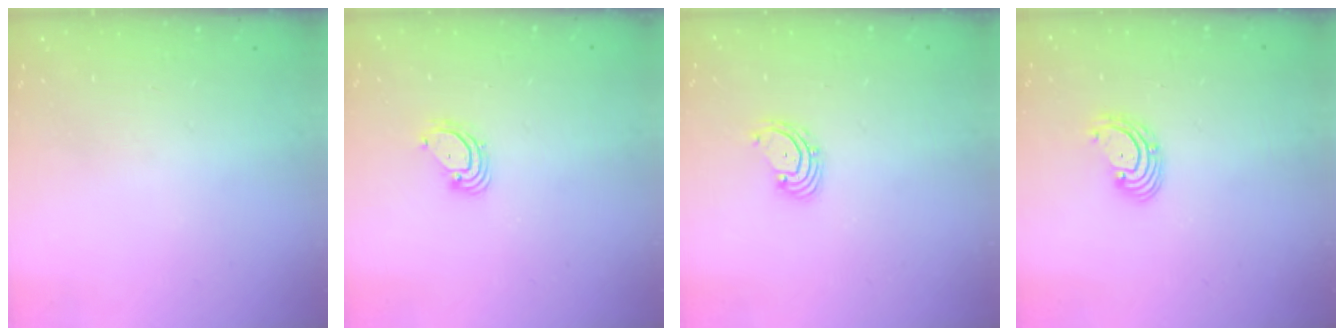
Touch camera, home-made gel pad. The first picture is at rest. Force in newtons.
{"total": 3.8, "press": 3.8, "slide": 0.1}
{"total": 2.6, "press": 2.5, "slide": 0.6}
{"total": 2.7, "press": 2.7, "slide": 0.3}